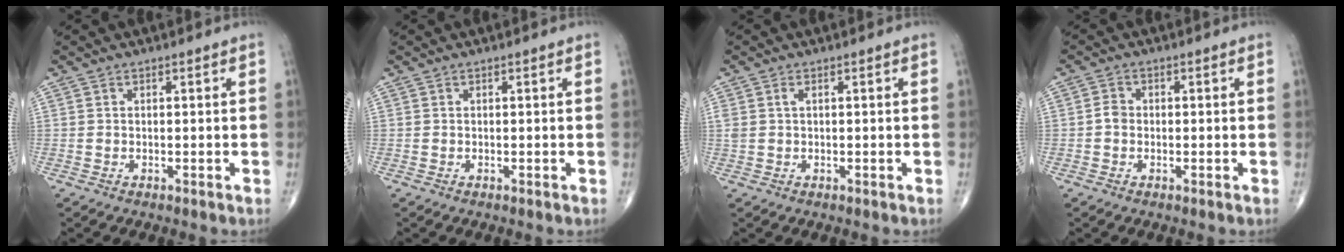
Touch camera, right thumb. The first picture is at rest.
{"total": 0.0}
{"total": 1.8, "force": [0.5, 1.0, 1.4], "torque": [-0.044, 0.009, 0.014]}
{"total": 1.9, "force": [-0.3, 1.6, 1.0], "torque": [-0.011, 0.006, -0.010]}